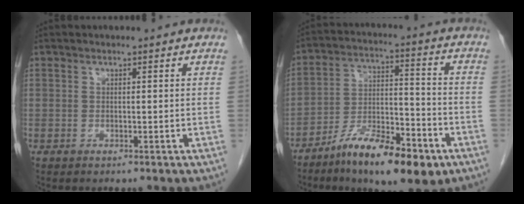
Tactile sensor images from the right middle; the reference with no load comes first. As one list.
[{"total": 14.4, "force": [-8.8, 3.8, 10.8], "torque": [-0.184, -0.004, -0.146]}]